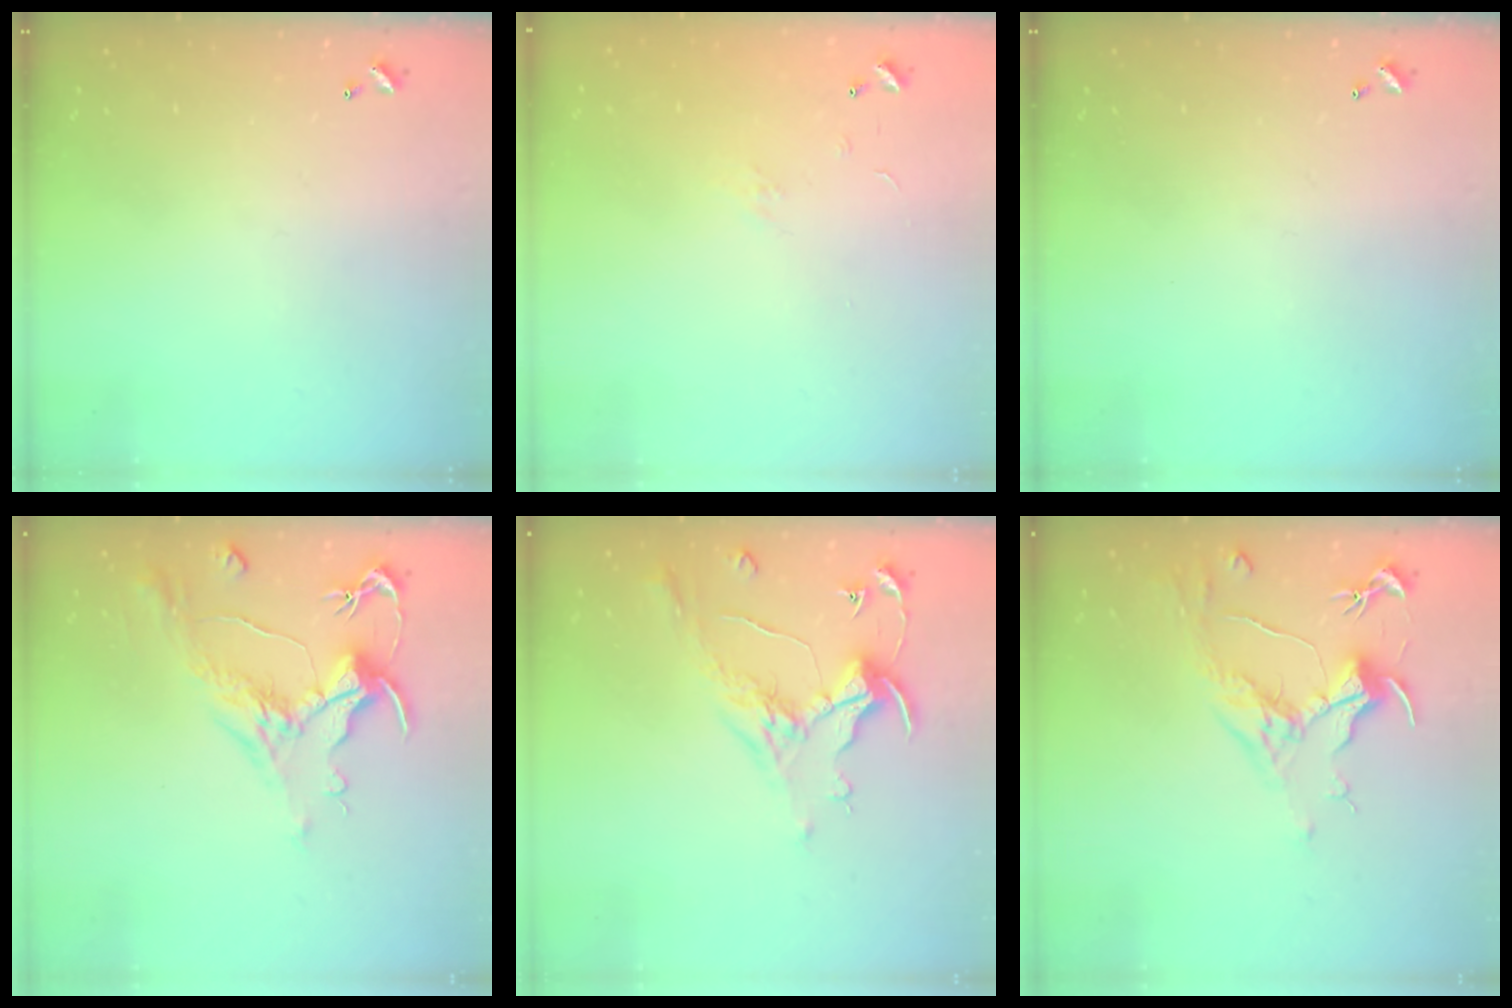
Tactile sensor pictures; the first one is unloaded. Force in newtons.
{"total": 4.7, "press": 4.6, "slide": 0.7}
{"total": 0.0}
{"total": 1.6, "press": 0.7, "slide": 1.4}
{"total": 0.8, "press": 0.7, "slide": 0.5}
{"total": 1.6, "press": 1.4, "slide": 0.8}